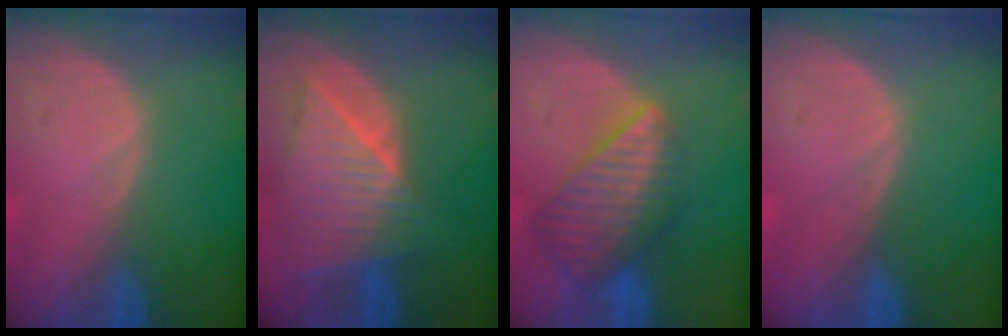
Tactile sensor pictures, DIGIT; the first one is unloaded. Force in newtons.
{"total": 9.2, "press": 8.2, "slide": 4.2}
{"total": 8.3, "press": 7.5, "slide": 3.6}
{"total": 0.0}